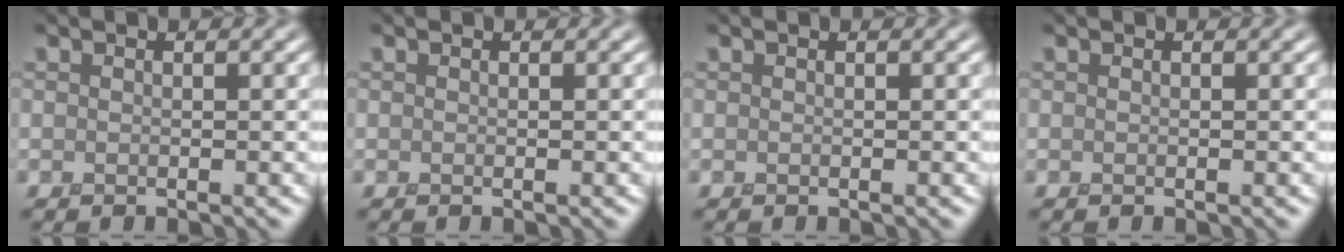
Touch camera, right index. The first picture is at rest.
{"total": 0.0}
{"total": 0.0}
{"total": 0.0}